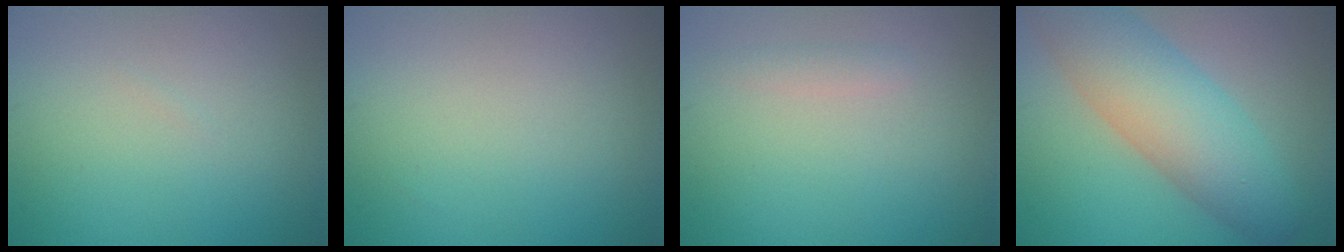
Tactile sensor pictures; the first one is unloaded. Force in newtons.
{"total": 0.0}
{"total": 0.9, "press": 0.9, "slide": 0.0}
{"total": 7.7, "press": 7.7, "slide": 0.3}